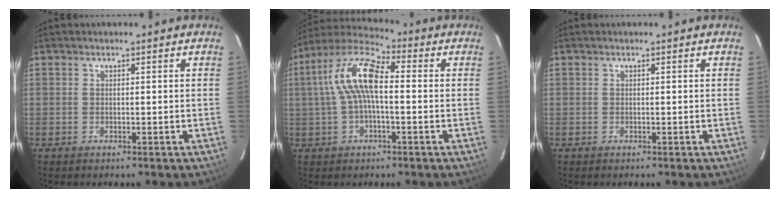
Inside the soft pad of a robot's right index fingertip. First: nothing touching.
{"total": 11.8, "force": [0.7, 4.5, 10.9], "torque": [-0.219, 0.027, 0.006]}
{"total": 0.0}